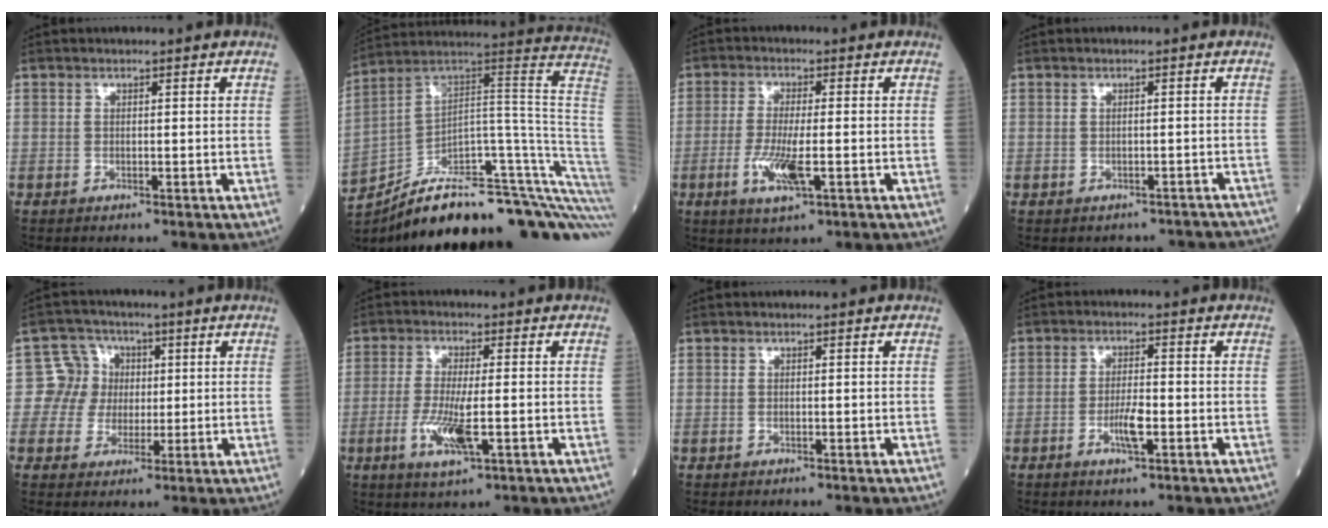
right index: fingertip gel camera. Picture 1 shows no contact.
{"total": 31.9, "force": [-24.8, 5.0, 19.5], "torque": [-0.179, 0.026, -0.345]}
{"total": 6.4, "force": [-2.0, 1.0, 6.0], "torque": [-0.132, -0.014, -0.034]}
{"total": 6.7, "force": [-6.0, 2.7, 1.3], "torque": [-0.008, 0.015, -0.058]}
{"total": 6.0, "force": [0.6, 5.9, 0.3], "torque": [0.007, 0.022, 0.009]}
{"total": 6.7, "force": [-2.0, 1.1, 6.4], "torque": [-0.138, -0.016, -0.033]}
{"total": 0.0}
{"total": 3.8, "force": [-1.4, 0.7, 3.5], "torque": [-0.068, 0.000, -0.025]}